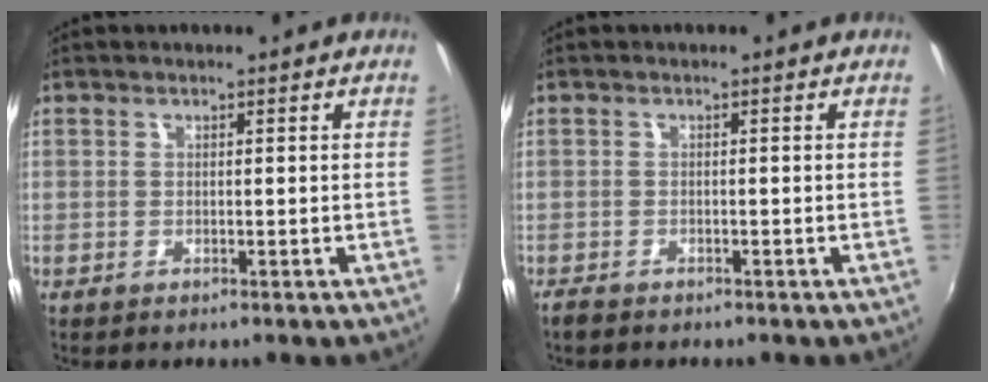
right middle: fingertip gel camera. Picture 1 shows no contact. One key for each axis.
{"total": 1.8, "fx": -1.6, "fy": 0.6, "fz": 0.5, "tx": -0.017, "ty": -0.006, "tz": -0.031}